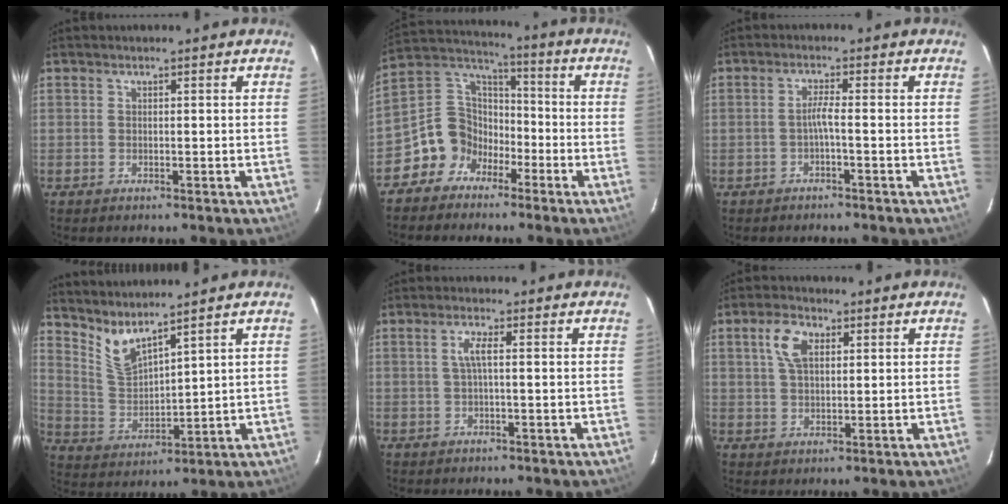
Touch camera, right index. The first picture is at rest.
{"total": 10.3, "force": [-5.8, 8.2, 2.2], "torque": [-0.060, 0.045, -0.117]}
{"total": 2.0, "force": [-1.0, -0.3, 1.7], "torque": [-0.035, 0.002, -0.019]}
{"total": 6.7, "force": [5.8, 0.8, 3.3], "torque": [-0.068, -0.014, 0.124]}
{"total": 2.5, "force": [0.1, 0.1, 2.5], "torque": [-0.050, 0.003, 0.001]}
{"total": 5.8, "force": [2.2, 3.3, 4.3], "torque": [-0.084, 0.015, 0.042]}